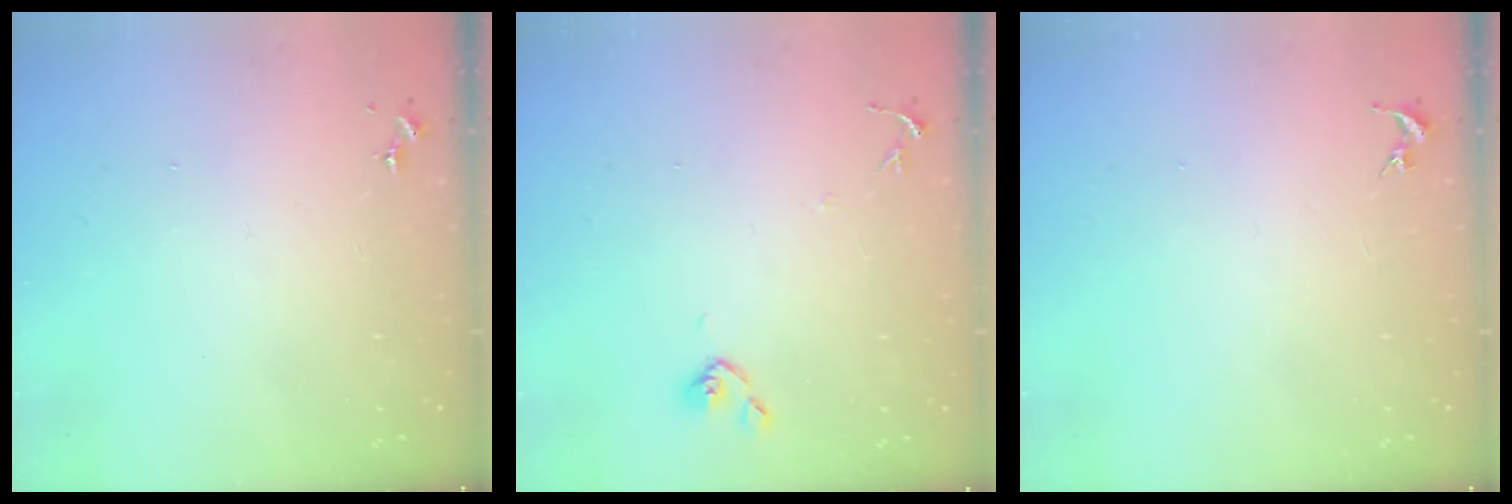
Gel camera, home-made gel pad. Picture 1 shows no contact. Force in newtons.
{"total": 6.1, "press": 6.0, "slide": 0.6}
{"total": 0.0}